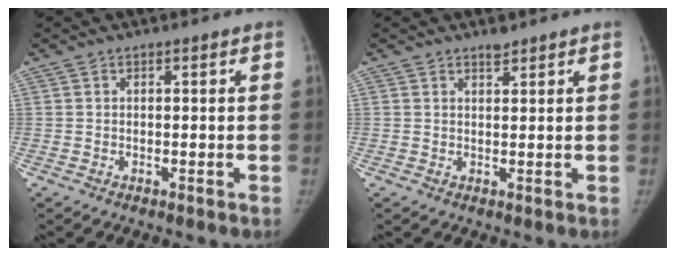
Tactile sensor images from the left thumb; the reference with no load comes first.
{"total": 1.6, "force": [1.4, 0.5, 0.6], "torque": [-0.003, -0.012, 0.024]}